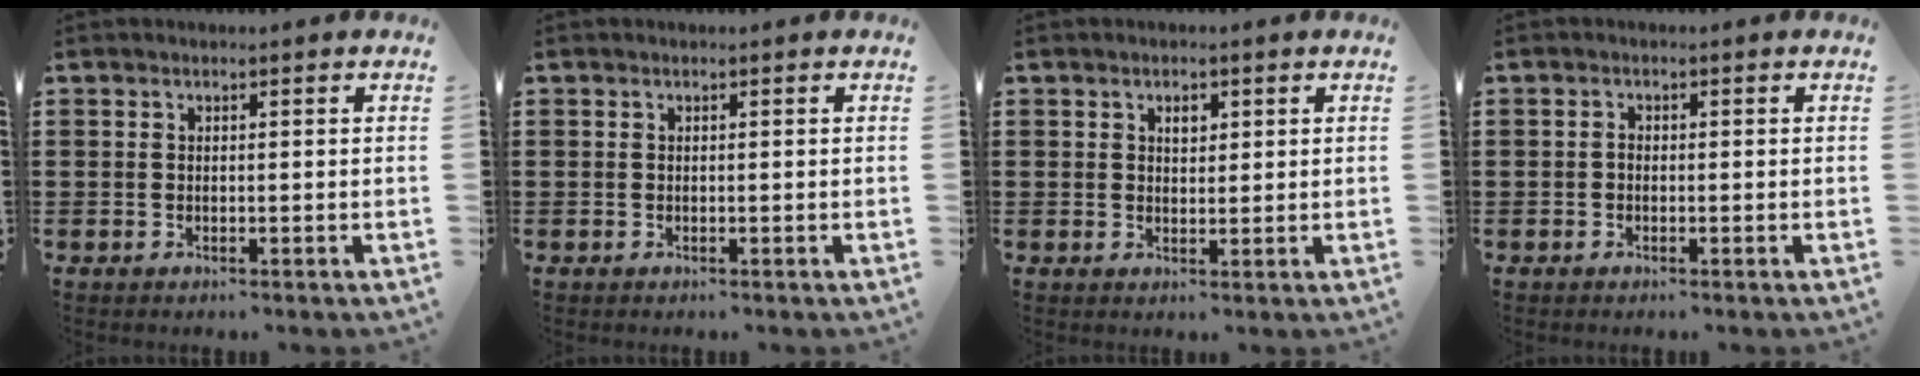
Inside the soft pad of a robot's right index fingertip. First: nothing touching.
{"total": 0.0}
{"total": 2.0, "force": [0.9, 1.1, 1.4], "torque": [-0.021, 0.002, 0.014]}
{"total": 0.9, "force": [-0.4, 0.5, 0.6], "torque": [-0.013, -0.001, -0.007]}